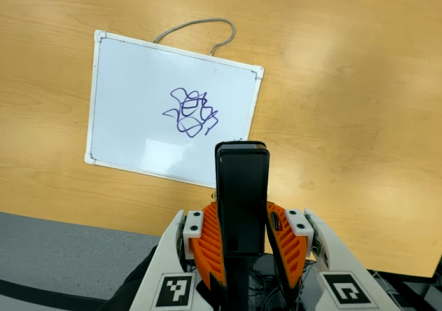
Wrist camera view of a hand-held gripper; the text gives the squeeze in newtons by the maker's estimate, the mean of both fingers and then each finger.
{"total": 4.9, "left": 3.6, "right": 6.2}